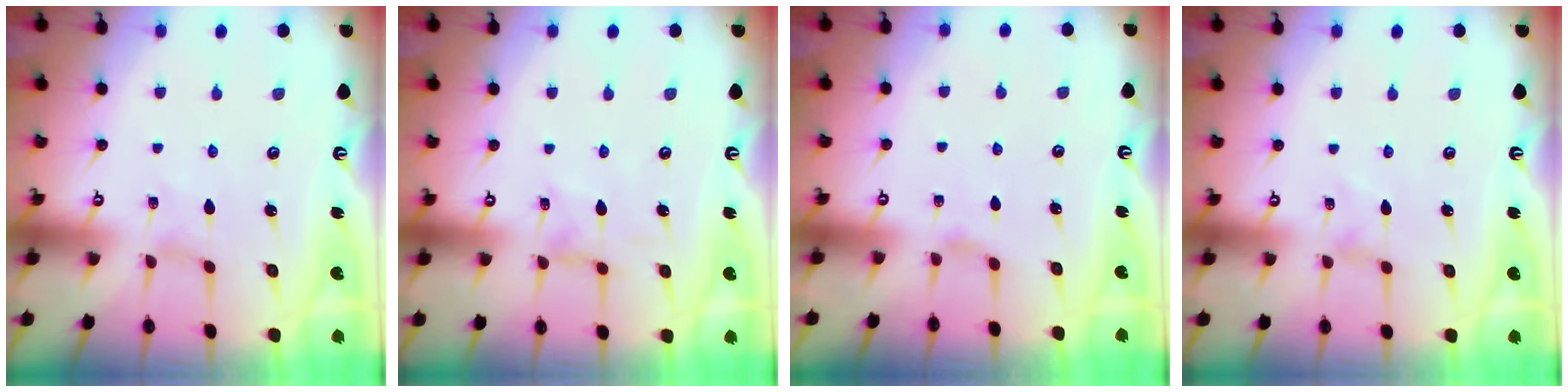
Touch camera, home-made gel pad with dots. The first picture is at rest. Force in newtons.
{"total": 0.0}
{"total": 1.1, "press": 1.0, "slide": 0.3}
{"total": 0.0}